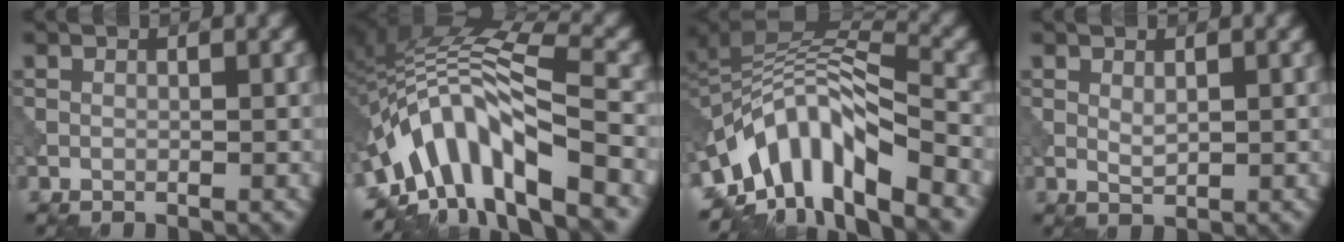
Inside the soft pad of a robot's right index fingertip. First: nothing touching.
{"total": 11.0, "force": [-5.8, 3.8, 8.5], "torque": [-0.141, 0.022, -0.112]}
{"total": 10.3, "force": [-5.3, 4.3, 7.7], "torque": [-0.125, 0.013, -0.107]}
{"total": 1.2, "force": [0.4, 0.4, 1.0], "torque": [-0.024, -0.002, 0.013]}